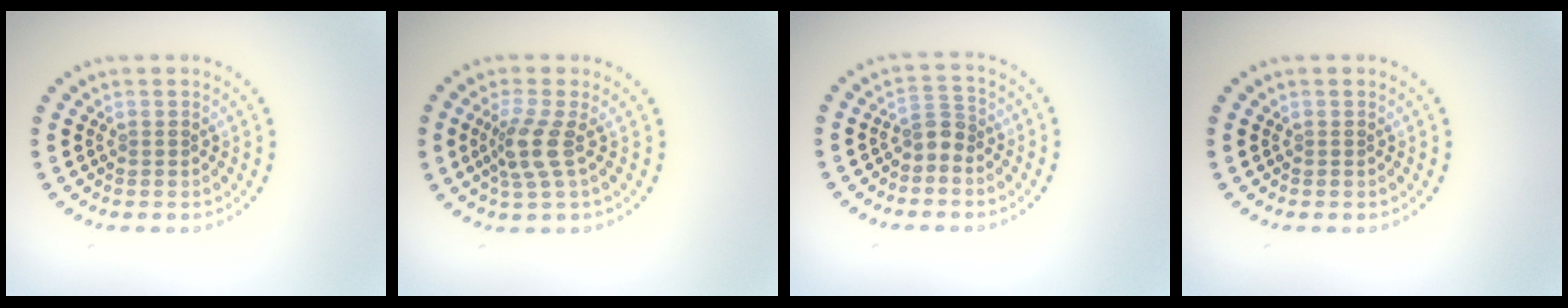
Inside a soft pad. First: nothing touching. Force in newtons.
{"total": 2.9, "press": 2.2, "slide": 1.8}
{"total": 1.9, "press": 1.5, "slide": 1.1}
{"total": 0.0}